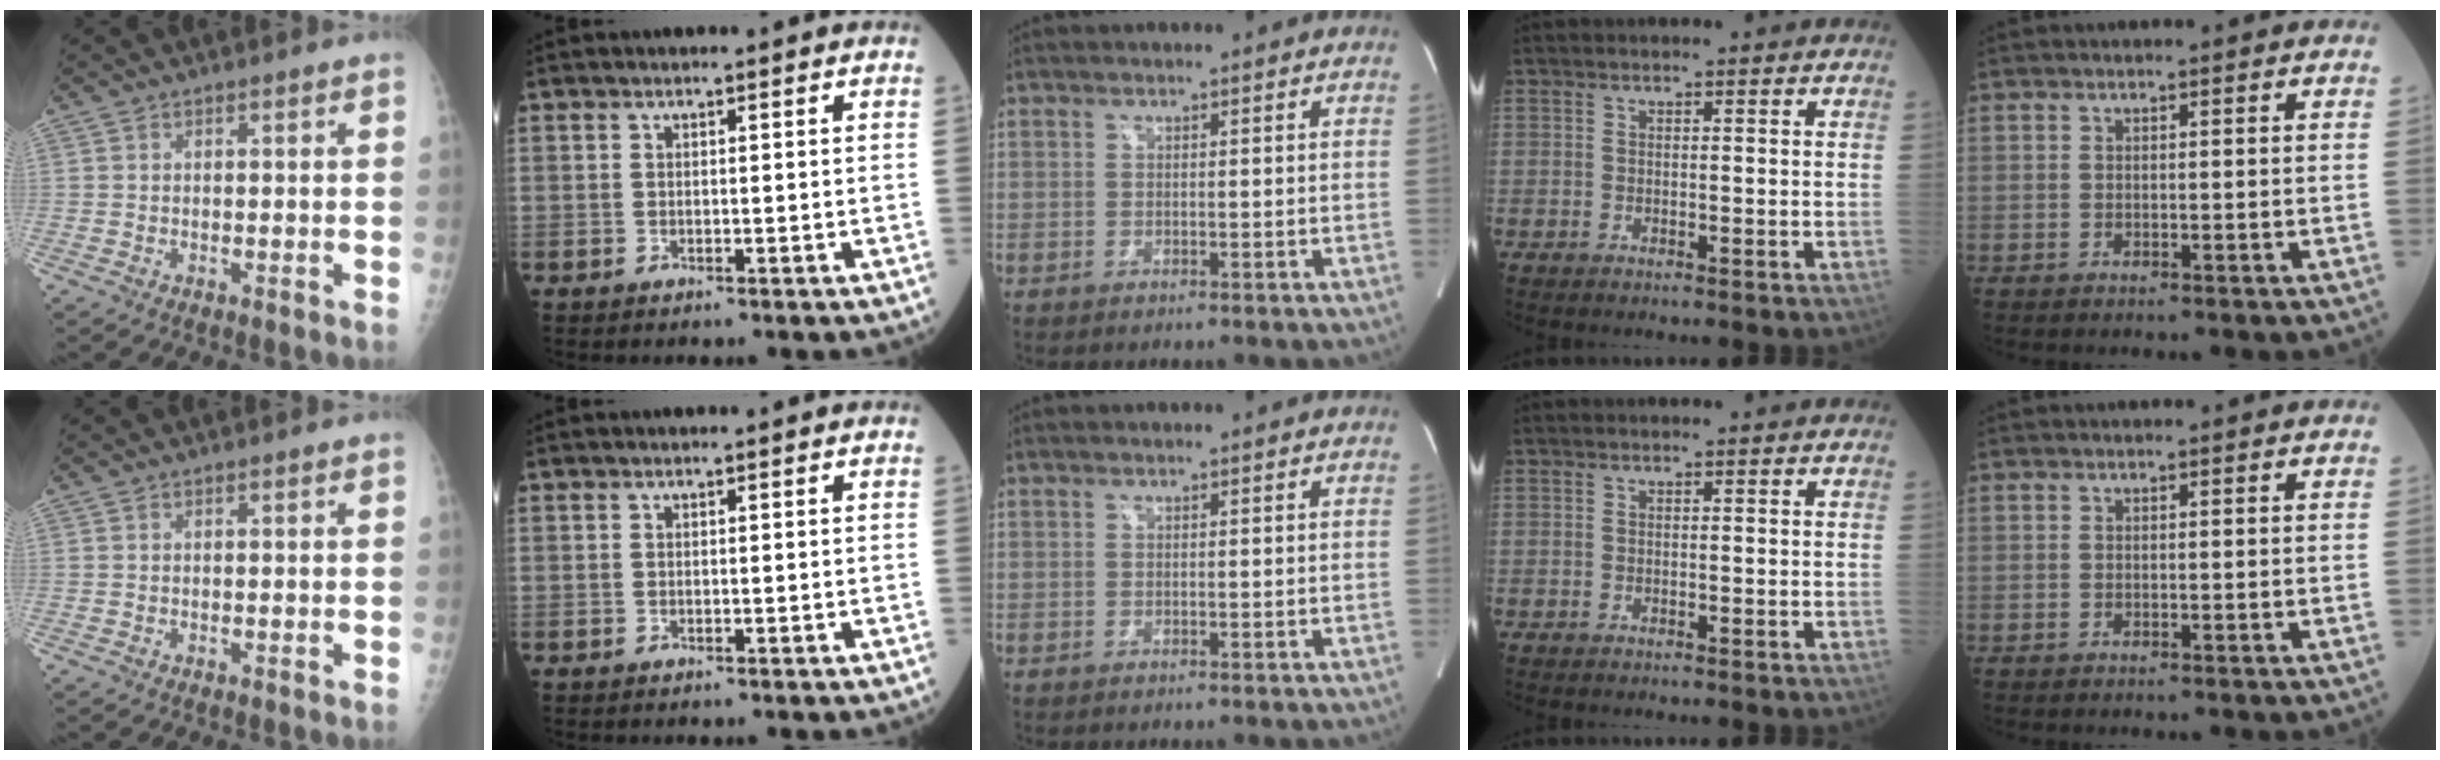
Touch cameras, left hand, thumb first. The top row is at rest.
{}